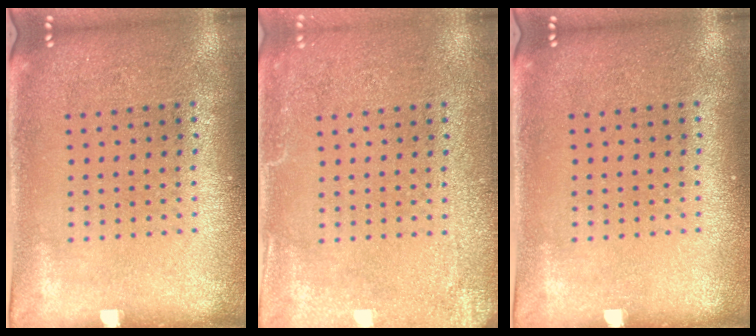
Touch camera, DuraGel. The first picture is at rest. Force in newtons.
{"total": 2.8, "press": 2.8, "slide": 0.3}
{"total": 0.0}